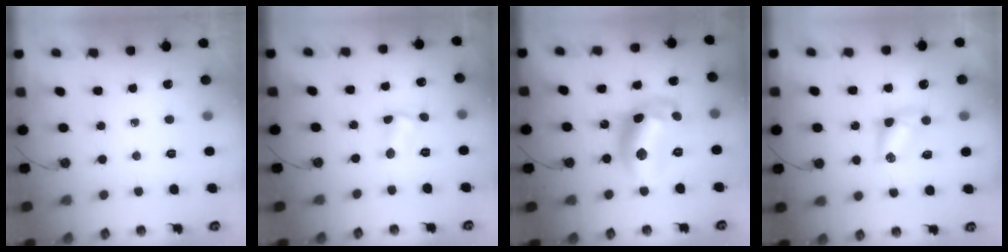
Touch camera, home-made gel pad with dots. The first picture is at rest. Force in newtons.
{"total": 3.2, "press": 3.2, "slide": 0.4}
{"total": 17.5, "press": 17.5, "slide": 1.1}
{"total": 5.9, "press": 5.9, "slide": 0.5}